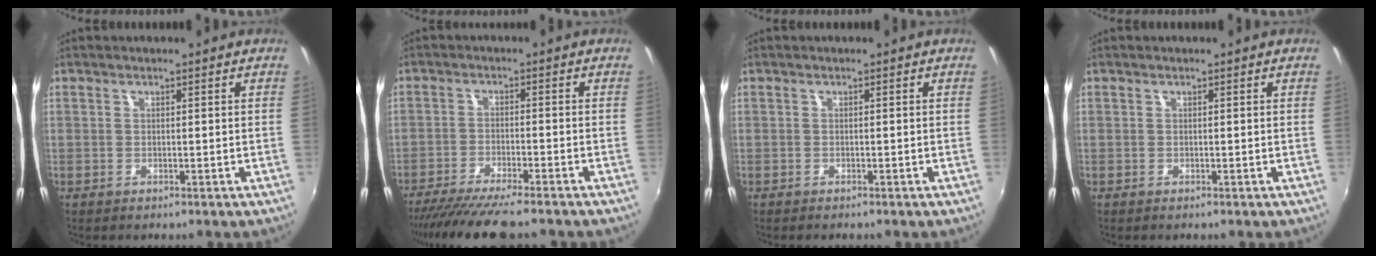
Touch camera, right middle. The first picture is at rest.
{"total": 11.6, "force": [-10.0, 0.7, 5.8], "torque": [-0.124, -0.032, -0.164]}
{"total": 0.5, "force": [-0.5, 0.1, 0.2], "torque": [-0.003, -0.004, -0.010]}
{"total": 0.0}